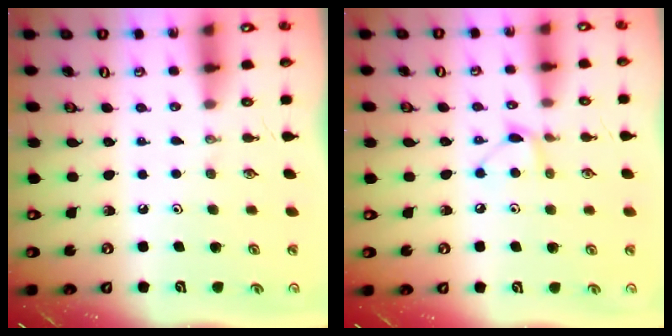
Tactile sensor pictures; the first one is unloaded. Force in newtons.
{"total": 7.4, "press": 7.4, "slide": 0.6}